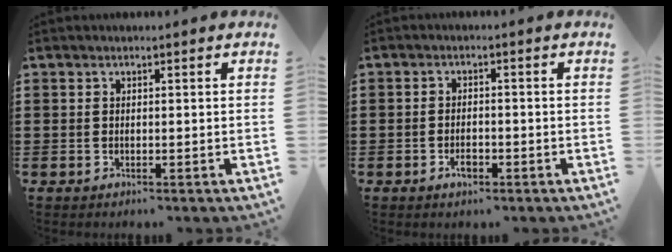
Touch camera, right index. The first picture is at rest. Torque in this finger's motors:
{"motor_torque": [0.98, 1.02, 0.16, 0.05]}